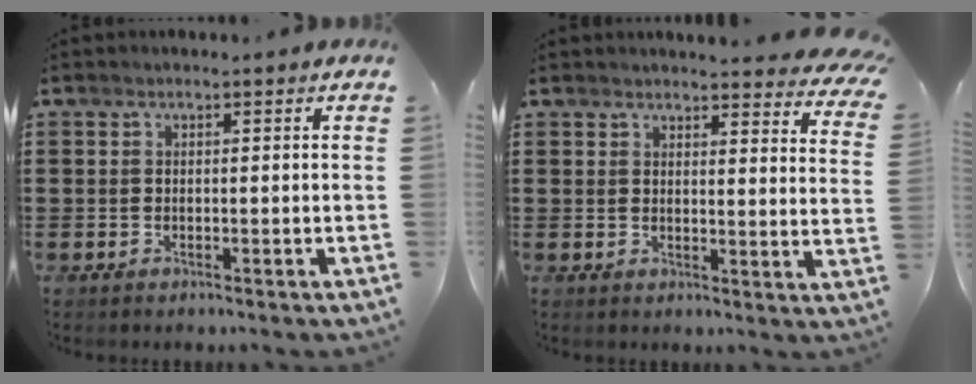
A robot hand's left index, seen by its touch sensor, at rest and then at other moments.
{"total": 3.7, "force": [3.6, -0.1, 0.8], "torque": [-0.015, -0.022, 0.063]}